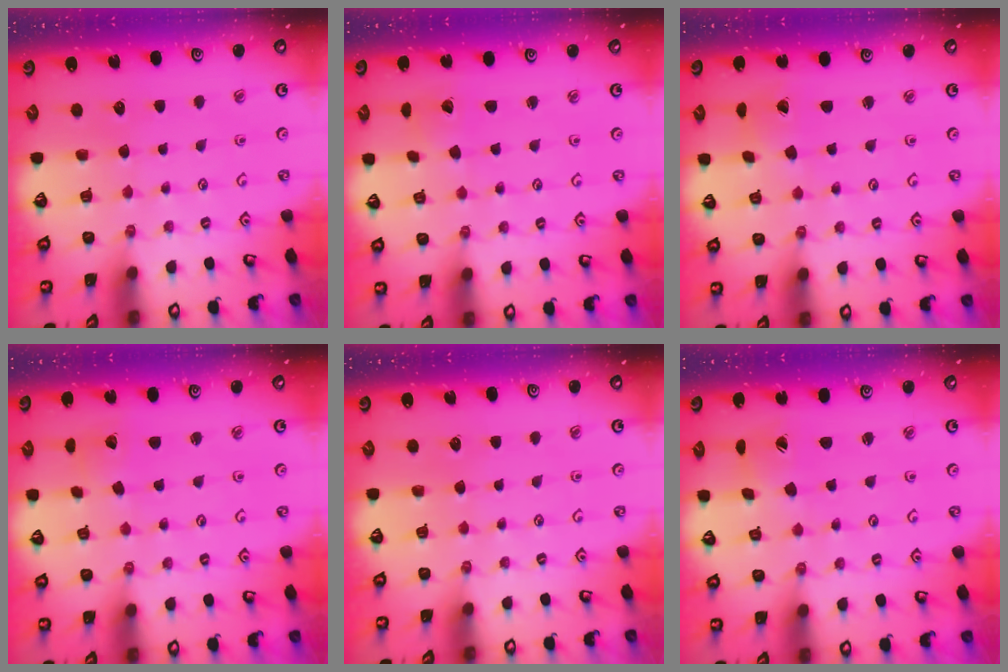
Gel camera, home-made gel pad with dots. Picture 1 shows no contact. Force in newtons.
{"total": 2.0, "press": 2.0, "slide": 0.1}
{"total": 1.2, "press": 1.2, "slide": 0.2}
{"total": 1.8, "press": 1.7, "slide": 0.3}
{"total": 0.0}
{"total": 1.9, "press": 1.8, "slide": 0.2}